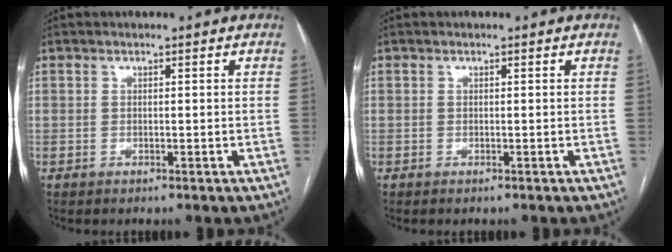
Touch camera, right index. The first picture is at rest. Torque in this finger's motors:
{"motor_torque": [0.24, 0.08, -0.06, -0.01]}